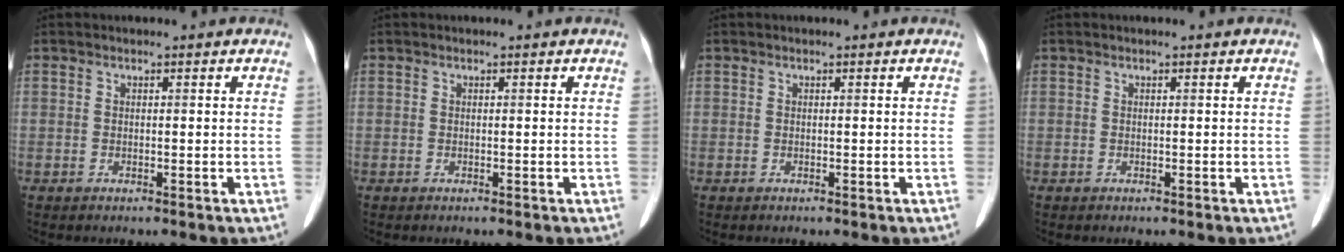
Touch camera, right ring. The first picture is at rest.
{"total": 0.0}
{"total": 0.0}
{"total": 0.0}